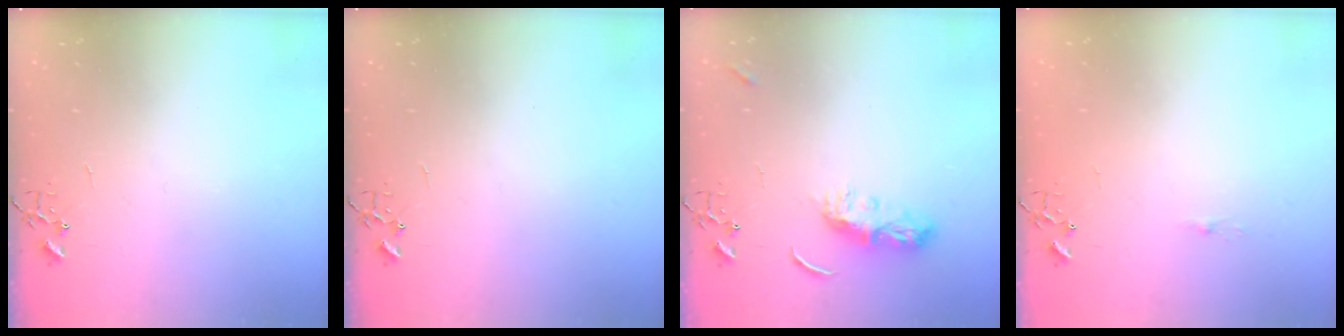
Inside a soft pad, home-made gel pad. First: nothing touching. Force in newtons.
{"total": 0.0}
{"total": 7.4, "press": 7.4, "slide": 0.5}
{"total": 3.6, "press": 3.6, "slide": 0.5}